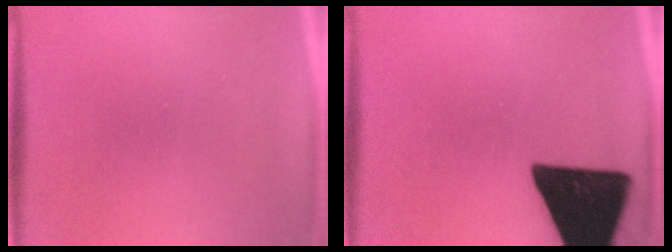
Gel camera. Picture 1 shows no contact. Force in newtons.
{"total": 19.5}